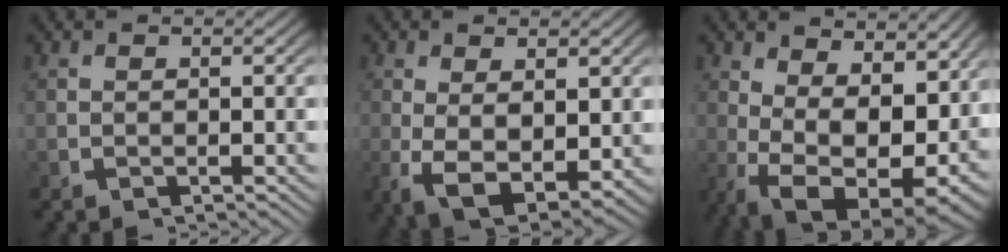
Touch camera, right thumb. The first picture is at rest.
{"total": 7.9, "force": [-2.6, 5.2, 5.4], "torque": [-0.128, -0.049, -0.016]}
{"total": 10.9, "force": [-1.9, 6.7, 8.5], "torque": [-0.173, -0.072, 0.006]}